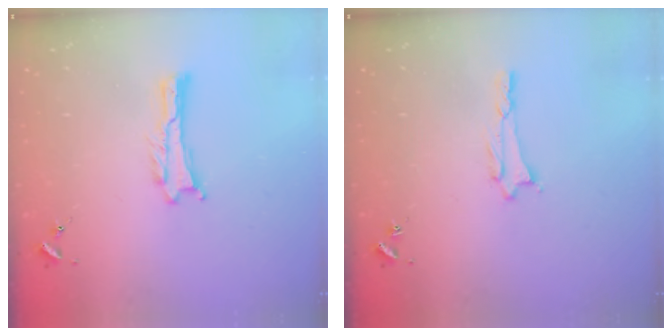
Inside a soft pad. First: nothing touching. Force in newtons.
{"total": 0.8, "press": 0.8, "slide": 0.1}